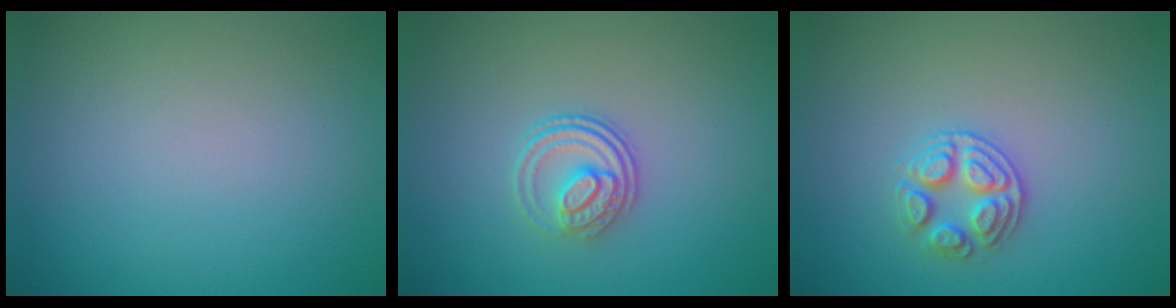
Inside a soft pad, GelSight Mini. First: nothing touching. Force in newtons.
{"total": 2.5, "press": 2.0, "slide": 1.5}
{"total": 2.8, "press": 2.7, "slide": 0.7}